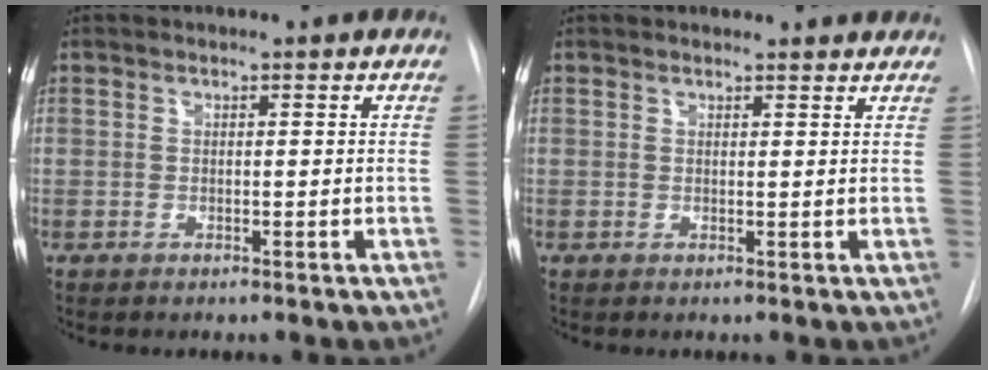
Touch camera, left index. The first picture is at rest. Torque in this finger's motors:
{"motor_torque": [0.66, -0.54, 0.02, 0.00]}